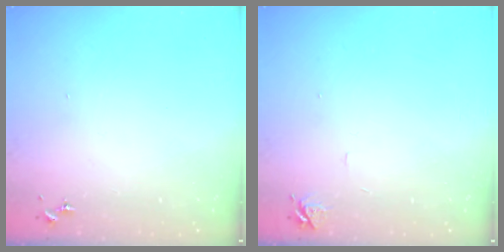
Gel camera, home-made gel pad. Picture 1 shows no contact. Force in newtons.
{"total": 5.8, "press": 5.8, "slide": 0.7}